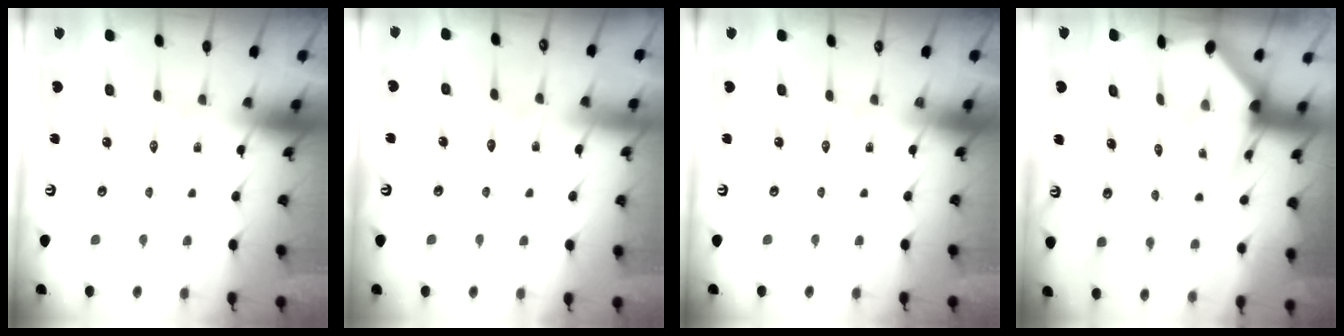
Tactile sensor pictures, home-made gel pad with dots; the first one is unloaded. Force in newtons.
{"total": 3.9, "press": 3.9, "slide": 0.4}
{"total": 0.0}
{"total": 3.1, "press": 3.1, "slide": 0.3}